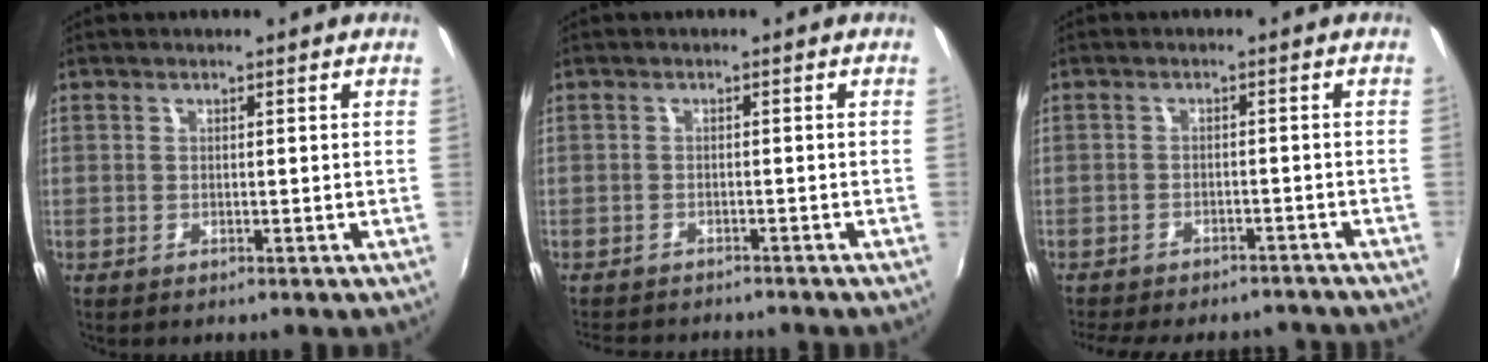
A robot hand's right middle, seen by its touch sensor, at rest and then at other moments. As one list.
[{"total": 6.9, "force": [-6.4, 1.5, 2.1], "torque": [-0.057, -0.013, -0.095]}, {"total": 14.0, "force": [-12.1, 4.9, 5.2], "torque": [-0.122, 0.000, -0.156]}]